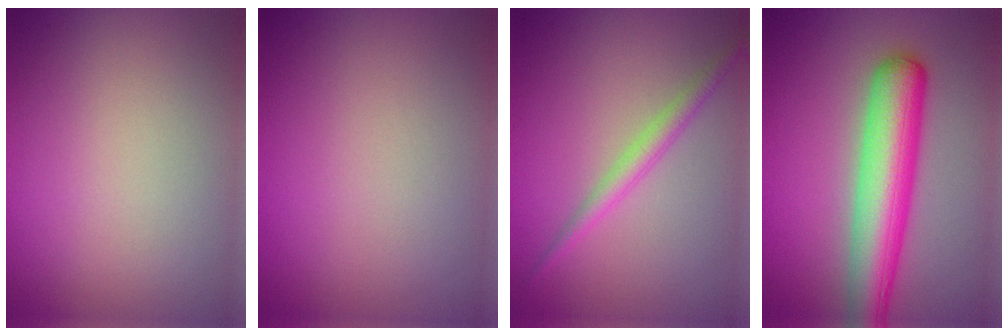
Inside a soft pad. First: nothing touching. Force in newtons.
{"total": 0.0}
{"total": 2.1, "press": 2.1, "slide": 0.1}
{"total": 7.5, "press": 7.5, "slide": 0.3}